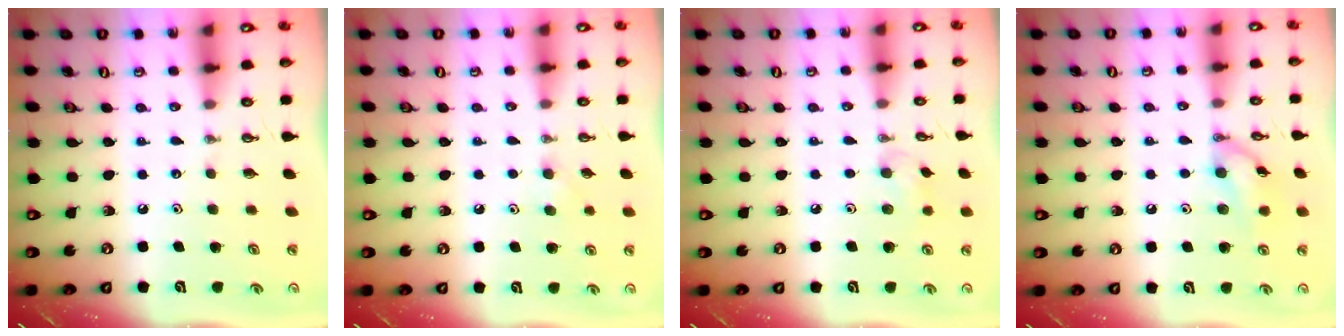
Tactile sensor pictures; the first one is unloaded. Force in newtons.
{"total": 4.2, "press": 4.0, "slide": 1.2}
{"total": 6.6, "press": 6.6, "slide": 0.9}
{"total": 10.3, "press": 10.3, "slide": 0.6}